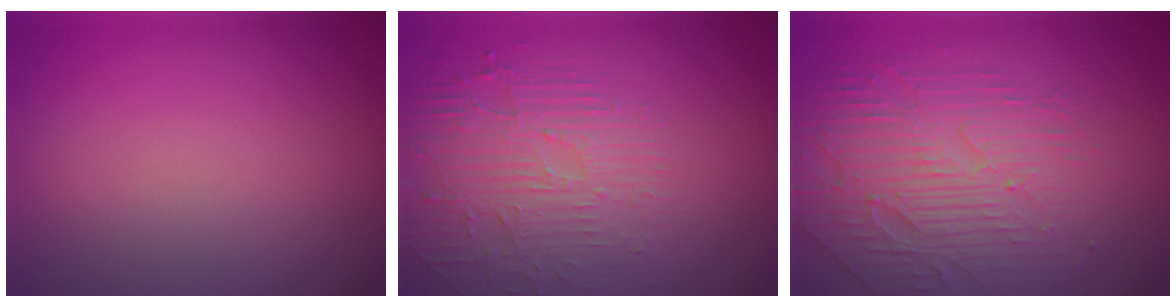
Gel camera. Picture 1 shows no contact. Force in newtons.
{"total": 2.8, "press": 2.5, "slide": 1.4}
{"total": 5.2, "press": 4.2, "slide": 3.0}